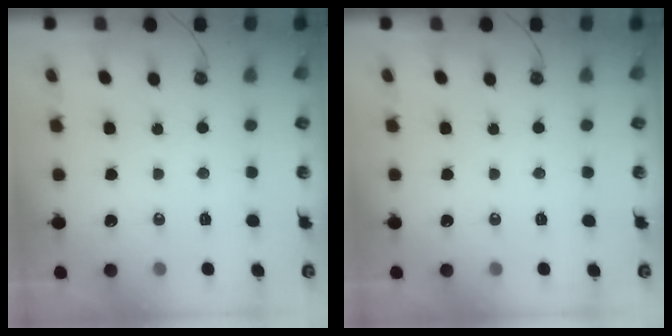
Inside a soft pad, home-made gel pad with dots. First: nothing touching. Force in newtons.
{"total": 0.0}